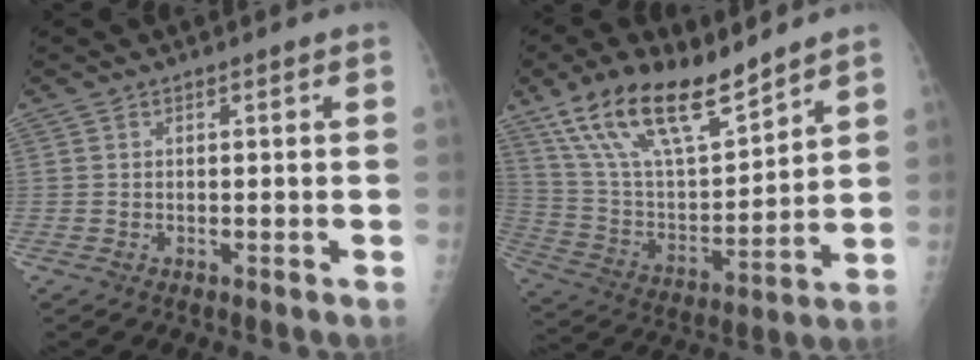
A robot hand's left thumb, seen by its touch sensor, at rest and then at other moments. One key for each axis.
{"total": 19.4, "fx": 13.9, "fy": 6.8, "fz": 11.8, "tx": -0.185, "ty": -0.059, "tz": 0.264}